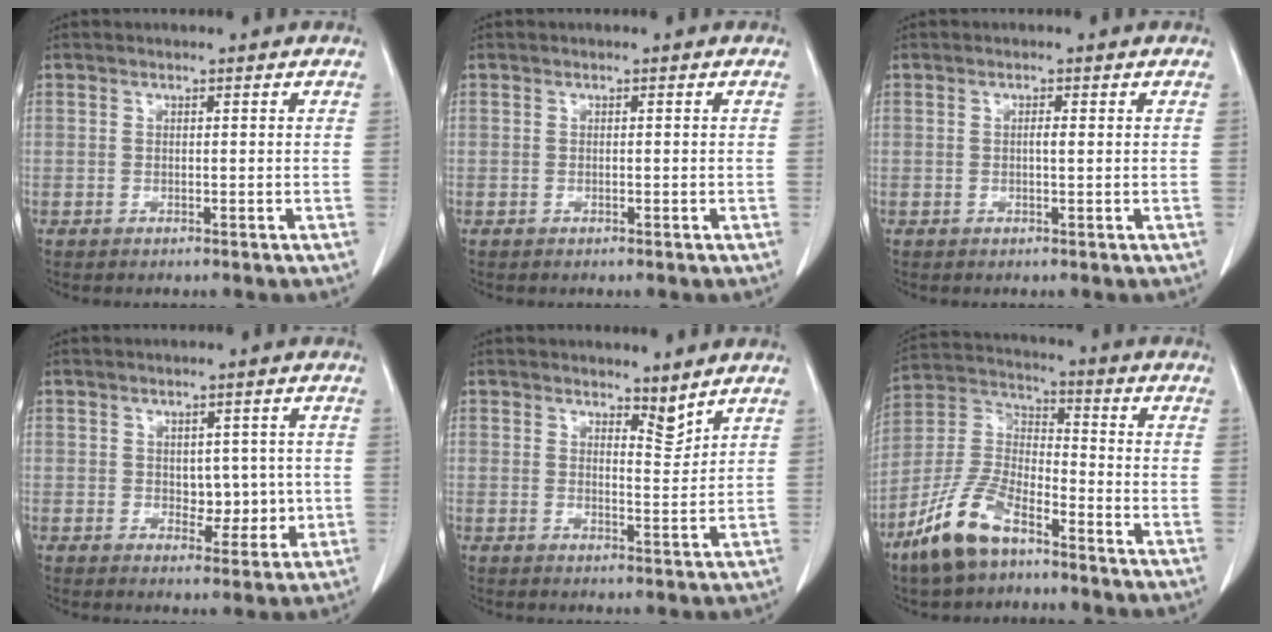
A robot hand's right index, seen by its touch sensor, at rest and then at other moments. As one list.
[{"total": 0.5, "force": [-0.2, 0.2, 0.5], "torque": [-0.014, 0.002, 0.000]}, {"total": 1.4, "force": [0.1, 0.4, 1.3], "torque": [-0.028, 0.002, 0.003]}, {"total": 5.5, "force": [-0.1, 3.6, 4.2], "torque": [-0.049, 0.009, 0.010]}, {"total": 3.2, "force": [2.8, 0.8, 1.2], "torque": [-0.020, -0.012, 0.050]}, {"total": 12.8, "force": [-8.6, 4.9, 8.2], "torque": [-0.186, -0.001, -0.171]}]